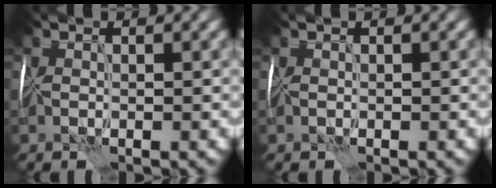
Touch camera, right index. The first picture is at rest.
{"total": 0.0}